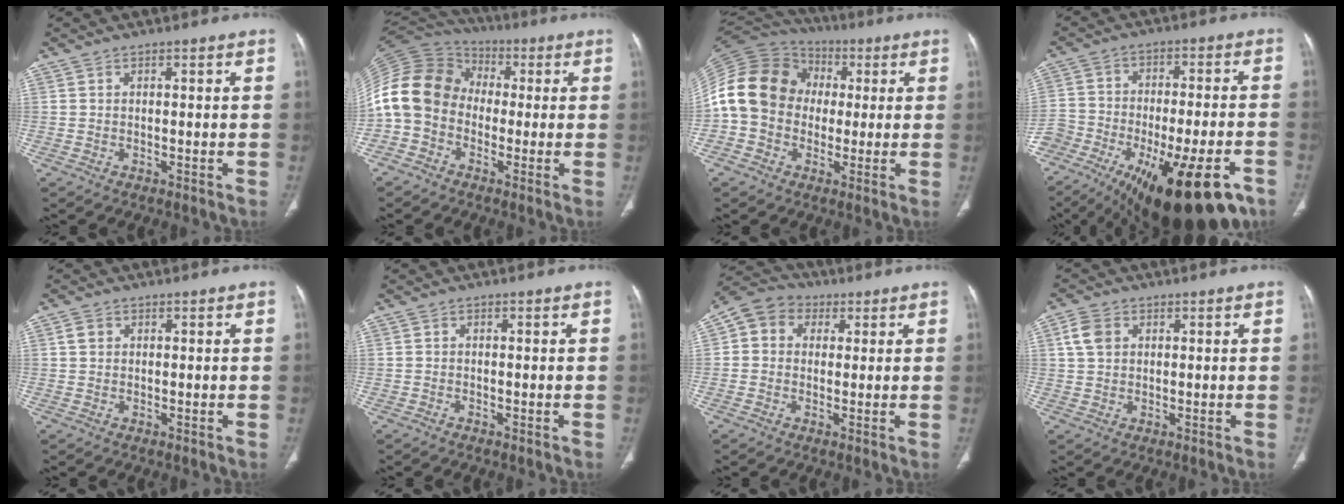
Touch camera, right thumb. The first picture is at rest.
{"total": 15.0, "force": [-1.9, 12.1, 8.5], "torque": [-0.169, 0.050, -0.053]}
{"total": 16.9, "force": [0.5, 14.2, 9.2], "torque": [-0.173, 0.041, 0.003]}
{"total": 29.9, "force": [-16.5, 11.9, 21.9], "torque": [-0.372, 0.025, -0.255]}
{"total": 1.5, "force": [0.4, 1.3, 0.7], "torque": [-0.010, 0.003, 0.008]}
{"total": 0.0}
{"total": 7.2, "force": [1.7, 6.3, 3.2], "torque": [-0.038, 0.018, 0.017]}
{"total": 4.2, "force": [1.2, 3.2, 2.4], "torque": [-0.046, 0.005, 0.023]}